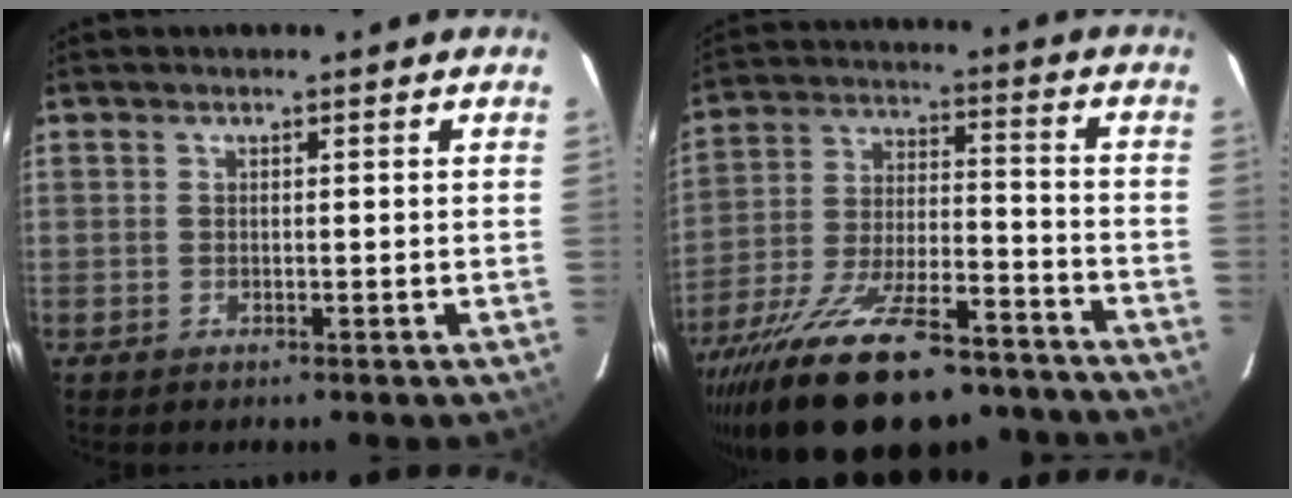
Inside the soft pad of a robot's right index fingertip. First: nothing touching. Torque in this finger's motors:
{"motor_torque": [1.50, -0.64, 1.05, 0.21]}